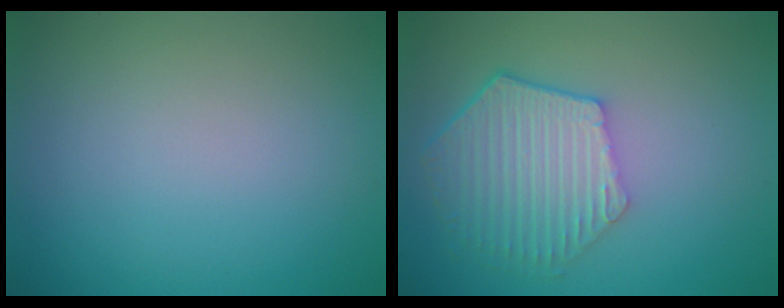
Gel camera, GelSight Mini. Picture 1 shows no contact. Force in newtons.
{"total": 5.9, "press": 4.6, "slide": 3.7}